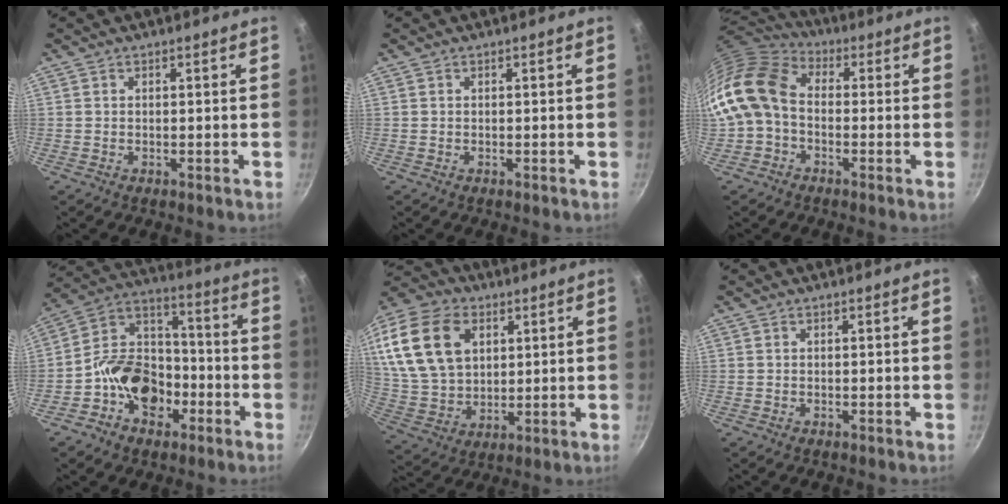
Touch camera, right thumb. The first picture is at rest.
{"total": 0.0}
{"total": 13.3, "force": [-1.7, 9.8, 8.8], "torque": [-0.158, 0.034, -0.053]}
{"total": 15.0, "force": [-5.7, 11.2, 8.2], "torque": [-0.097, 0.058, -0.114]}
{"total": 21.4, "force": [7.2, 14.7, 13.8], "torque": [-0.259, -0.006, 0.139]}
{"total": 0.0}